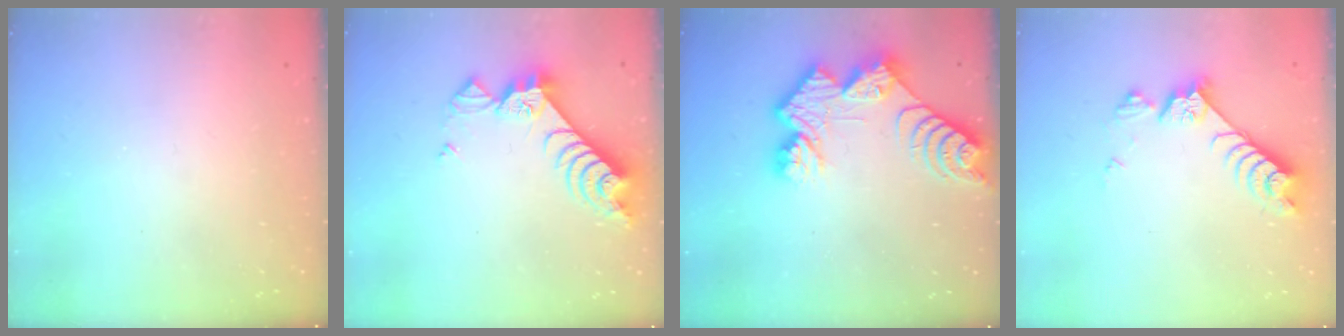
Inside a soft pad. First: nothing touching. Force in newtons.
{"total": 8.4, "press": 8.4, "slide": 1.0}
{"total": 11.5, "press": 11.4, "slide": 1.0}
{"total": 7.4, "press": 7.3, "slide": 1.1}